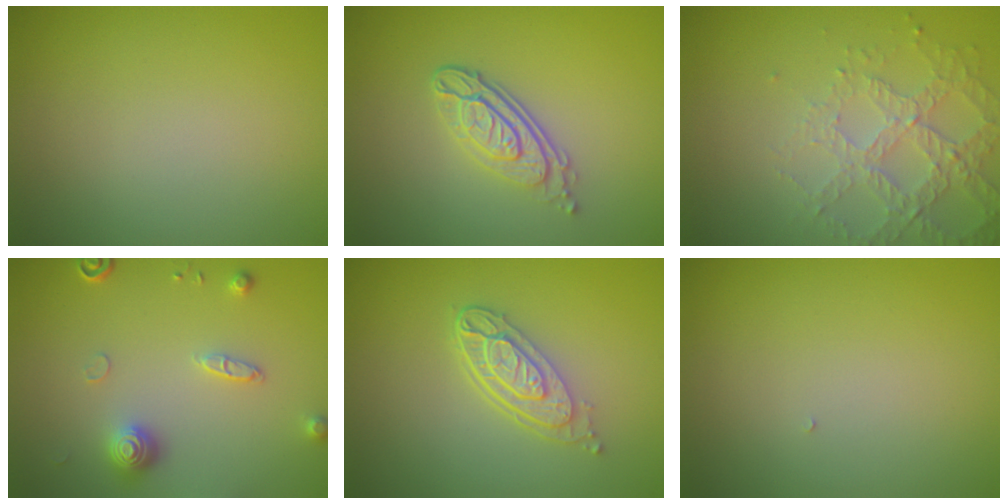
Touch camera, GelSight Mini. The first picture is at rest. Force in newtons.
{"total": 4.1, "press": 3.0, "slide": 2.7}
{"total": 4.2, "press": 3.1, "slide": 2.9}
{"total": 3.0, "press": 2.8, "slide": 1.1}
{"total": 4.0, "press": 2.9, "slide": 2.7}
{"total": 0.0}